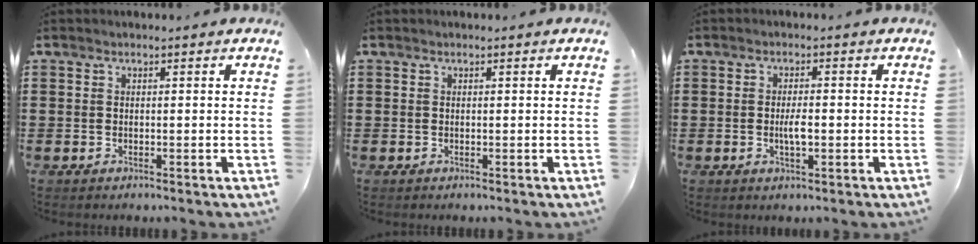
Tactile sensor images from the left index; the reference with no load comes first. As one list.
[{"total": 0.0}, {"total": 2.9, "force": [-0.3, 0.7, 2.8], "torque": [-0.050, -0.001, -0.005]}]